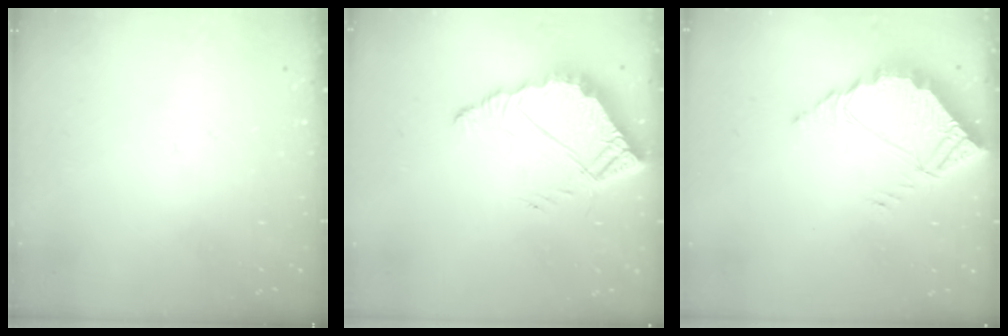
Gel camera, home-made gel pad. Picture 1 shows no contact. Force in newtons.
{"total": 7.4, "press": 7.3, "slide": 0.6}
{"total": 5.4, "press": 5.4, "slide": 0.3}